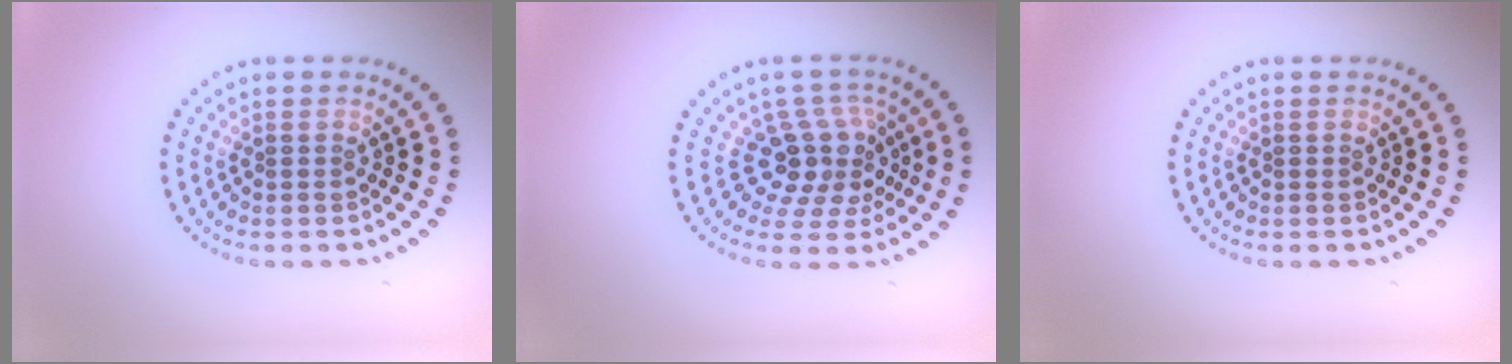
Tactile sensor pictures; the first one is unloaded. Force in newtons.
{"total": 4.1, "press": 3.2, "slide": 2.6}
{"total": 0.0}